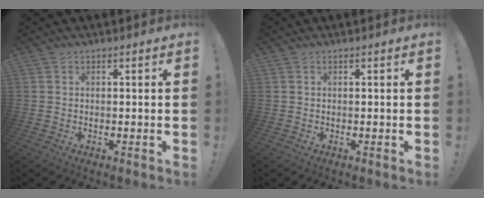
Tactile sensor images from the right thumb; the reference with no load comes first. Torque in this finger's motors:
{"motor_torque": [0.00, 0.00, 0.00, 0.00, 0.00]}